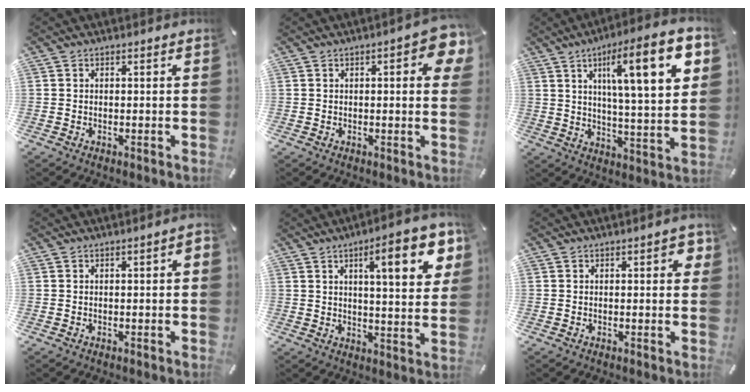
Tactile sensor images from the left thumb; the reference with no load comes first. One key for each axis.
{"total": 7.3, "fx": 2.1, "fy": 2.5, "fz": 6.6, "tx": -0.082, "ty": -0.008, "tz": 0.030}
{"total": 19.6, "fx": 8.1, "fy": 4.9, "fz": 17.2, "tx": -0.260, "ty": -0.027, "tz": 0.113}
{"total": 1.7, "fx": -0.4, "fy": 0.5, "fz": 1.5, "tx": -0.026, "ty": 0.003, "tz": -0.007}
{"total": 15.6, "fx": 6.6, "fy": 4.2, "fz": 13.5, "tx": -0.189, "ty": -0.025, "tz": 0.094}
{"total": 3.4, "fx": 0.7, "fy": 1.3, "fz": 3.0, "tx": -0.037, "ty": -0.001, "tz": 0.005}